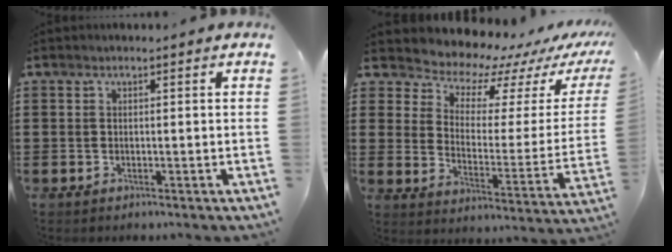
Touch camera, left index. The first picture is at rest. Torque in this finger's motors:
{"motor_torque": [2.14, 0.00, 0.46, 0.00]}